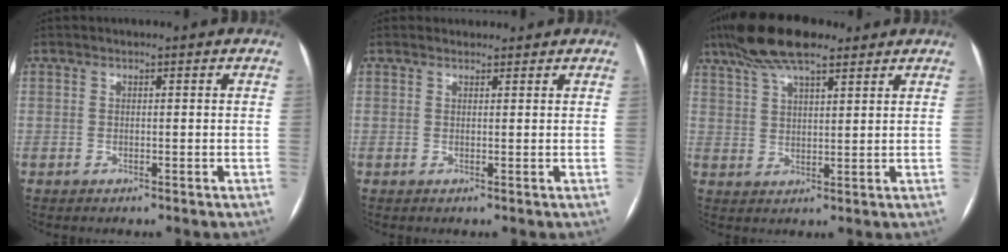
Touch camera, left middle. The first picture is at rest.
{"total": 1.4, "force": [1.3, 0.6, 0.0], "torque": [-0.002, 0.016, 0.020]}
{"total": 11.0, "force": [8.1, 2.9, 6.9], "torque": [-0.131, 0.031, 0.143]}